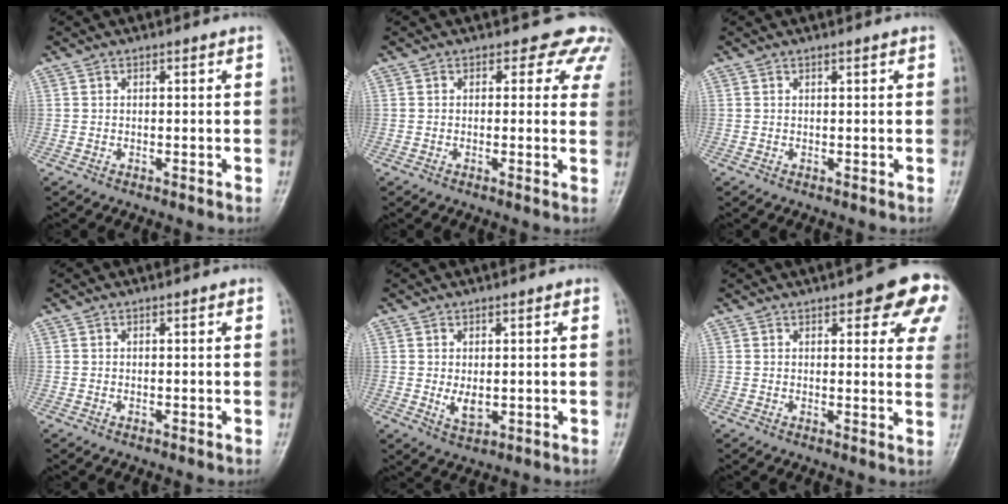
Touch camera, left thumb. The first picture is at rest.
{"total": 6.2, "force": [4.5, 3.8, 1.8], "torque": [0.022, -0.014, 0.024]}
{"total": 0.5, "force": [0.3, 0.0, 0.4], "torque": [-0.007, 0.000, 0.004]}
{"total": 0.0}
{"total": 3.4, "force": [-0.1, 2.1, 2.7], "torque": [-0.036, -0.009, 0.007]}
{"total": 13.4, "force": [6.7, 4.8, 10.5], "torque": [-0.089, -0.021, 0.067]}